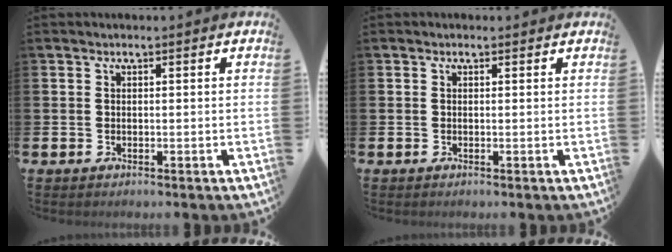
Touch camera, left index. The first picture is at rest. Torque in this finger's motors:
{"motor_torque": [-0.62, -1.52, 0.41, 0.01]}